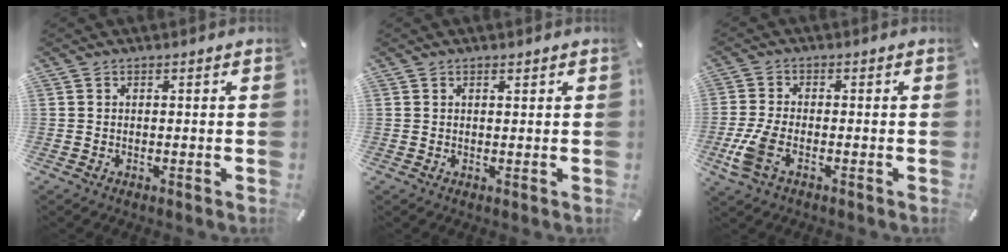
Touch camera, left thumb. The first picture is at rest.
{"total": 0.7, "force": [0.5, 0.3, 0.4], "torque": [-0.008, 0.000, 0.009]}
{"total": 6.4, "force": [-2.6, 3.0, 5.0], "torque": [-0.117, -0.005, -0.049]}